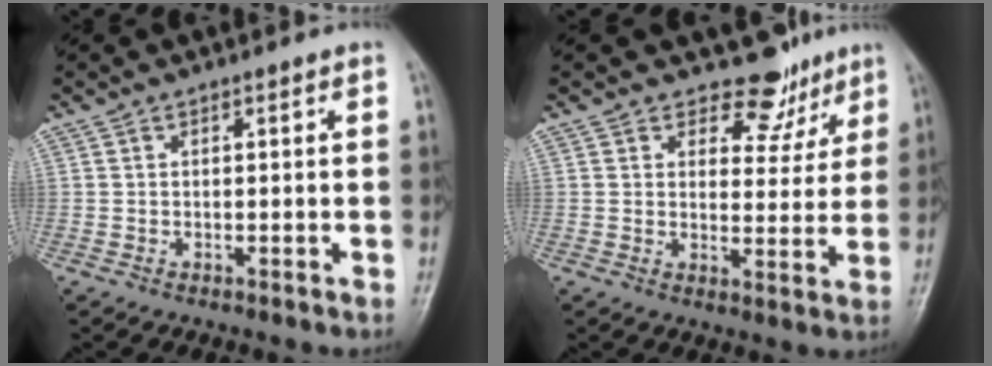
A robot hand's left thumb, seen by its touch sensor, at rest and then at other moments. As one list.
[{"total": 6.9, "force": [5.4, 4.1, 1.1], "torque": [0.019, -0.040, 0.070]}]